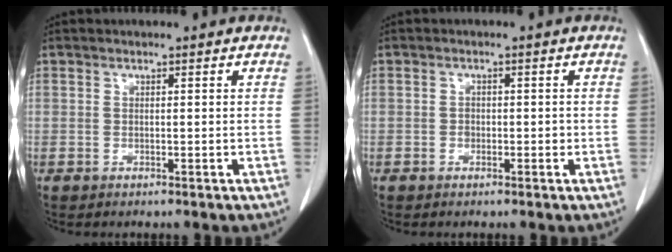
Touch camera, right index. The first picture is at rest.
{"total": 1.2, "force": [-0.3, 1.0, 0.6], "torque": [-0.007, 0.005, -0.002]}